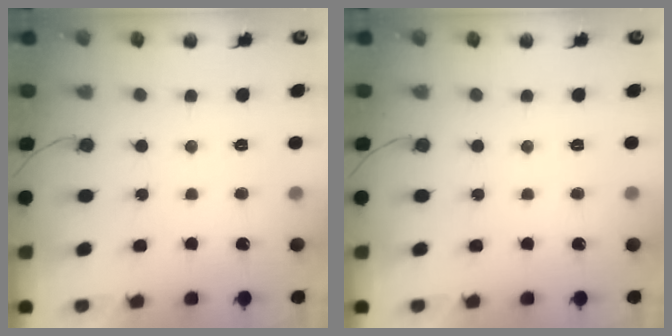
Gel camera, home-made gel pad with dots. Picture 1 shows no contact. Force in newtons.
{"total": 0.0}